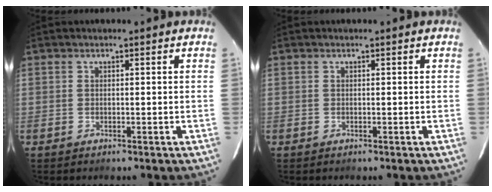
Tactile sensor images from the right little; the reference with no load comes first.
{"total": 0.0}